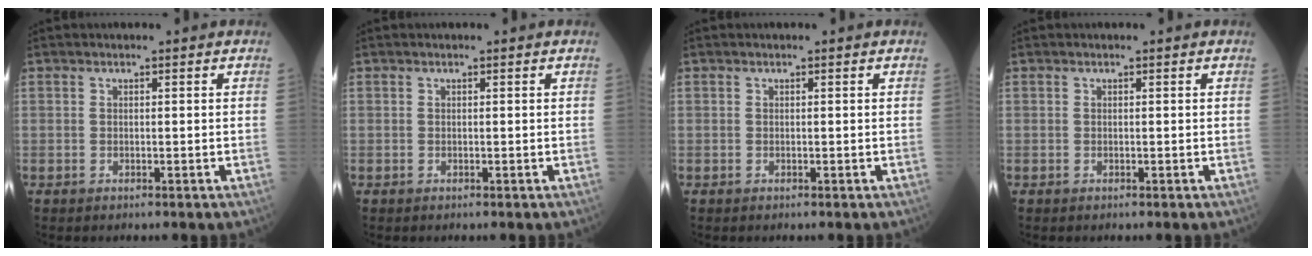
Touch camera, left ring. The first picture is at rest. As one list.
[{"total": 0.0}, {"total": 0.0}, {"total": 0.0}]